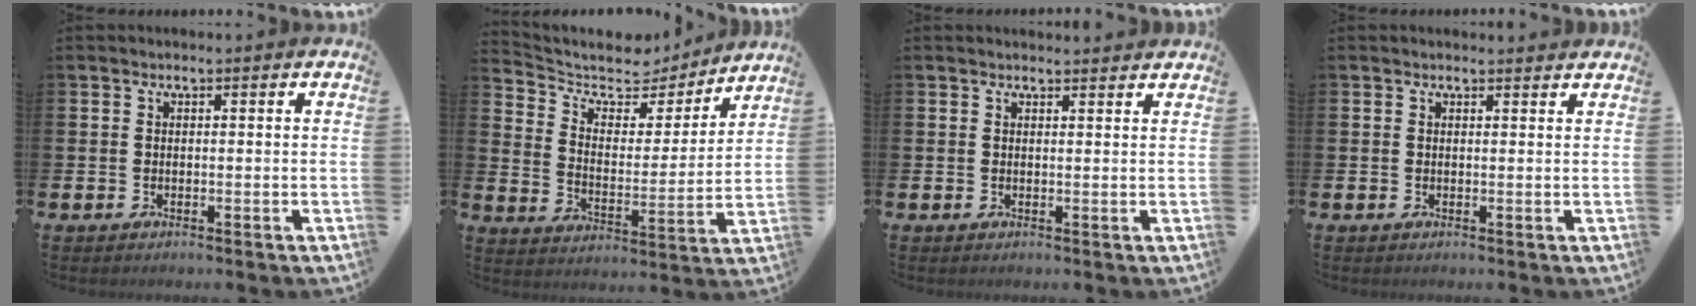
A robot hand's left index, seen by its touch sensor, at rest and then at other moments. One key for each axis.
{"total": 6.2, "fx": 5.5, "fy": 2.7, "fz": 1.1, "tx": -0.056, "ty": -0.045, "tz": 0.089}
{"total": 1.2, "fx": 1.2, "fy": 0.2, "fz": 0.1, "tx": 0.009, "ty": -0.005, "tz": 0.020}
{"total": 0.8, "fx": 0.8, "fy": 0.1, "fz": 0.2, "tx": 0.008, "ty": -0.003, "tz": 0.012}